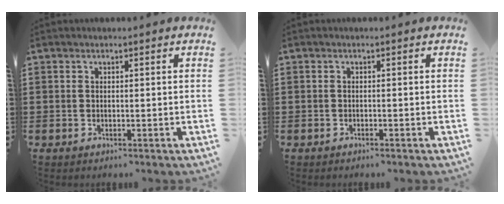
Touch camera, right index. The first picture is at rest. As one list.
[{"total": 0.5, "force": [-0.5, -0.1, 0.1], "torque": [-0.003, -0.003, -0.010]}]